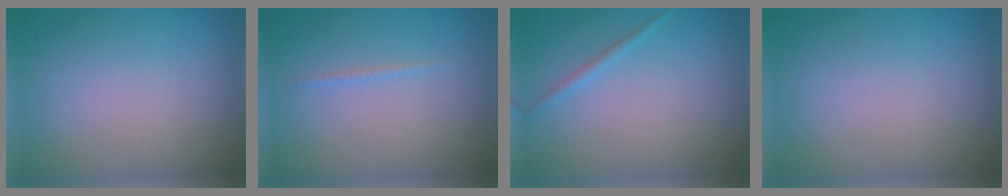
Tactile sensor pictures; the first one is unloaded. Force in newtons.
{"total": 0.5, "press": 0.5, "slide": 0.1}
{"total": 0.9, "press": 0.9, "slide": 0.2}
{"total": 0.0}